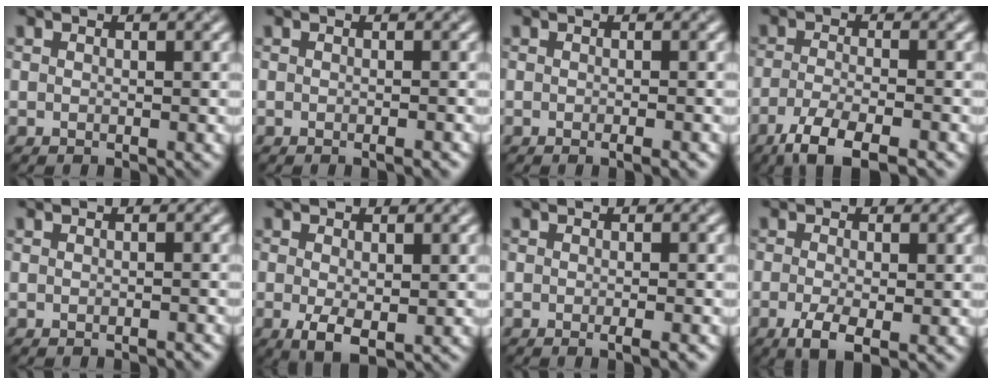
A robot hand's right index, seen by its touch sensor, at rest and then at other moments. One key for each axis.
{"total": 0.9, "fx": -0.5, "fy": 0.1, "fz": 0.8, "tx": -0.009, "ty": -0.002, "tz": -0.008}
{"total": 1.3, "fx": -0.6, "fy": 0.2, "fz": 1.1, "tx": -0.012, "ty": -0.004, "tz": -0.010}
{"total": 5.3, "fx": -3.6, "fy": 1.3, "fz": 3.7, "tx": -0.069, "ty": -0.008, "tz": -0.072}
{"total": 0.7, "fx": -0.6, "fy": 0.1, "fz": 0.4, "tx": -0.004, "ty": 0.000, "tz": -0.007}
{"total": 3.0, "fx": -0.5, "fy": 1.3, "fz": 2.6, "tx": -0.052, "ty": -0.011, "tz": -0.008}
{"total": 1.9, "fx": -0.6, "fy": 0.5, "fz": 1.7, "tx": -0.013, "ty": -0.004, "tz": -0.011}
{"total": 3.4, "fx": -1.2, "fy": 1.1, "fz": 2.9, "tx": -0.061, "ty": -0.009, "tz": -0.025}